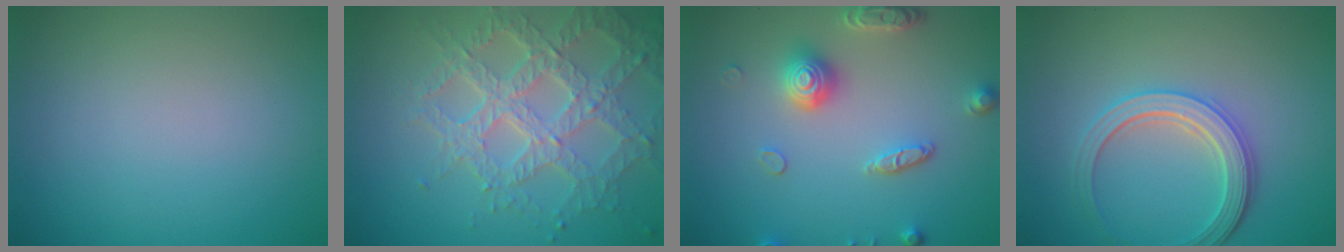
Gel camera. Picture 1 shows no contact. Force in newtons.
{"total": 7.0, "press": 5.2, "slide": 4.7}
{"total": 4.1, "press": 3.5, "slide": 2.0}
{"total": 3.8, "press": 3.4, "slide": 1.8}